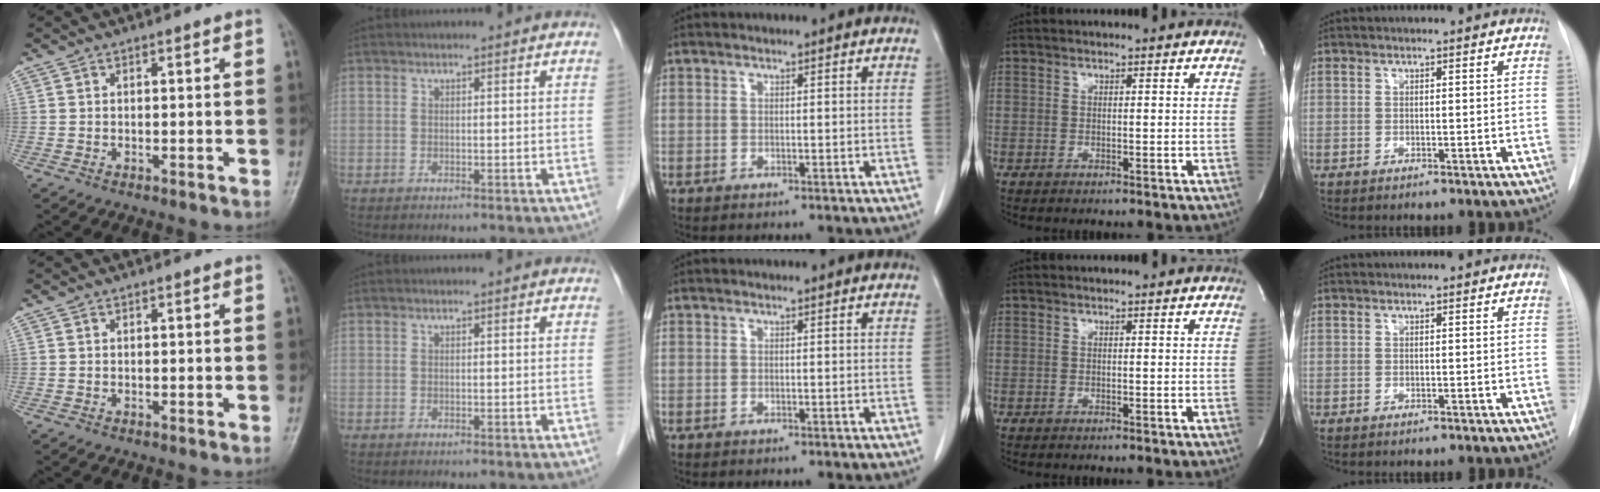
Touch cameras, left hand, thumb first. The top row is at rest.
{}